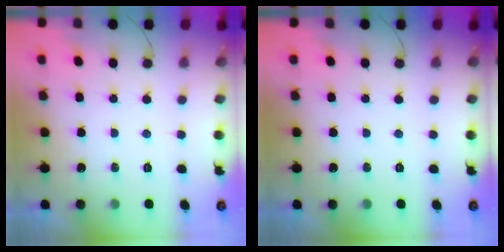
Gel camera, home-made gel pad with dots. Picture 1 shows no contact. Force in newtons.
{"total": 0.0}